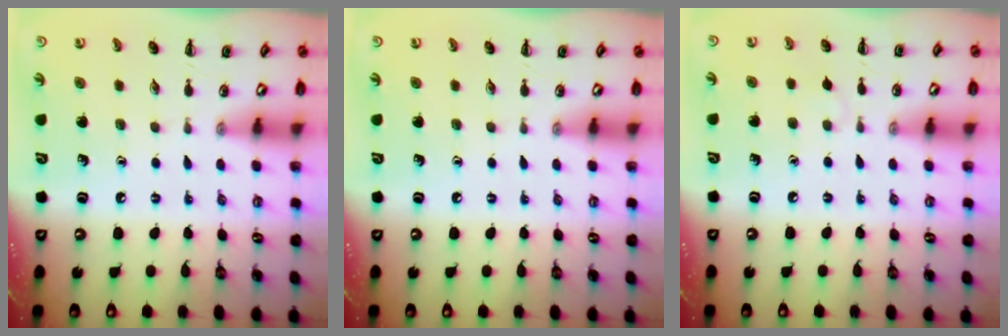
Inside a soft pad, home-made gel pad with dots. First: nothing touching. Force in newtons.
{"total": 0.0}
{"total": 2.8, "press": 2.6, "slide": 1.1}